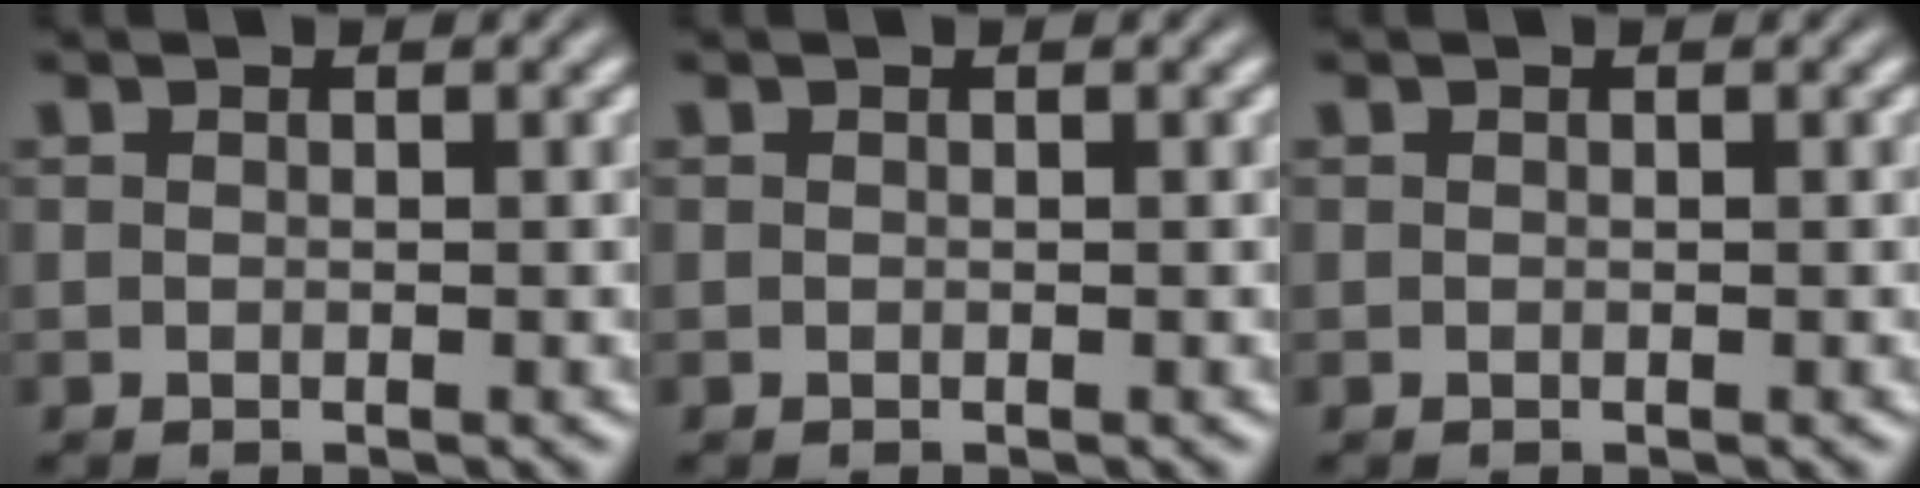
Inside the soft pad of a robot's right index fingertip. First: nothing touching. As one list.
[{"total": 0.0}, {"total": 0.0}]